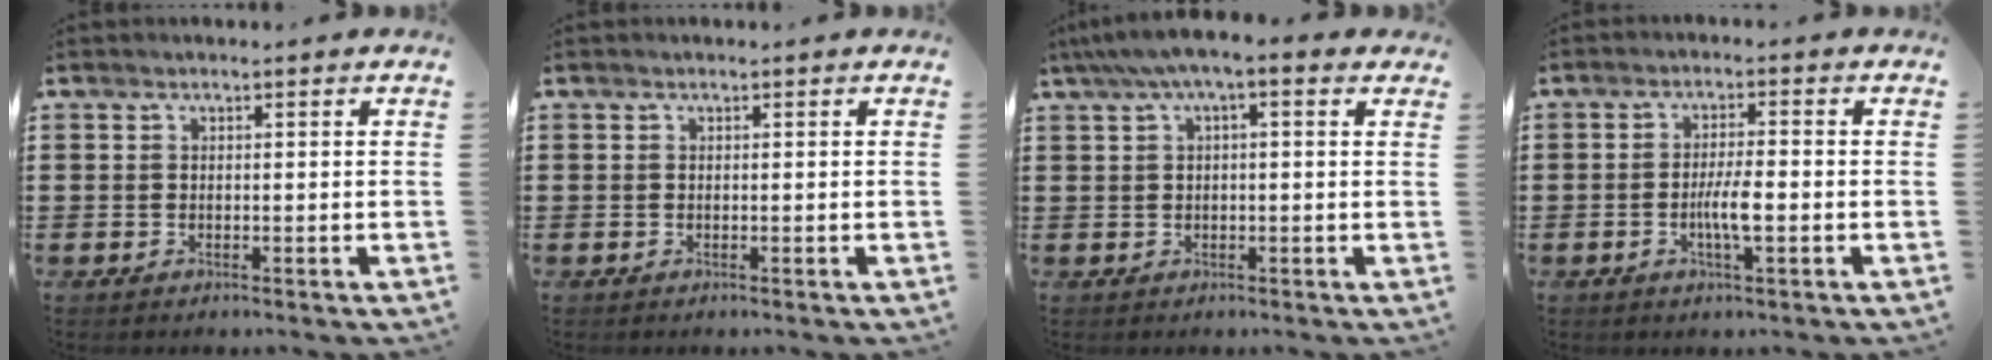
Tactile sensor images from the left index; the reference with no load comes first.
{"total": 0.0}
{"total": 3.8, "force": [1.0, 0.9, 3.5], "torque": [-0.066, 0.005, 0.014]}
{"total": 4.4, "force": [-1.2, 0.9, 4.1], "torque": [-0.079, 0.001, -0.024]}